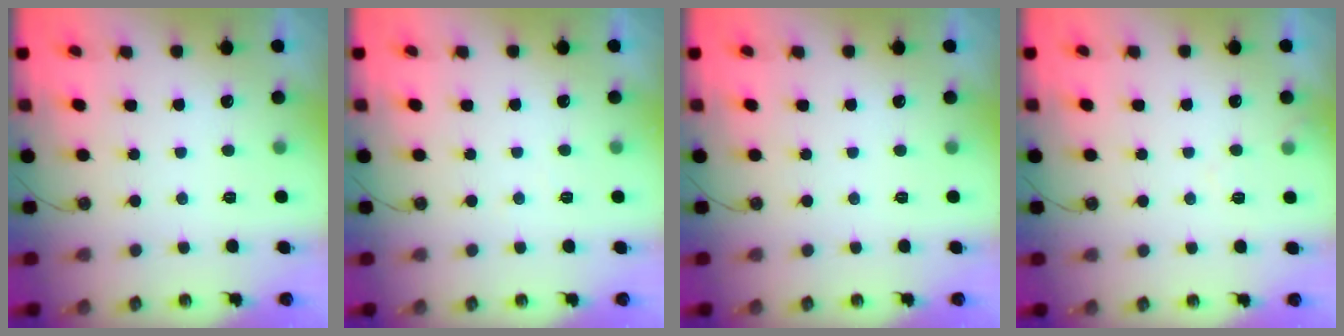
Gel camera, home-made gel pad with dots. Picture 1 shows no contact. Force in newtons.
{"total": 3.5, "press": 3.5, "slide": 0.6}
{"total": 0.0}
{"total": 4.2, "press": 4.1, "slide": 0.7}